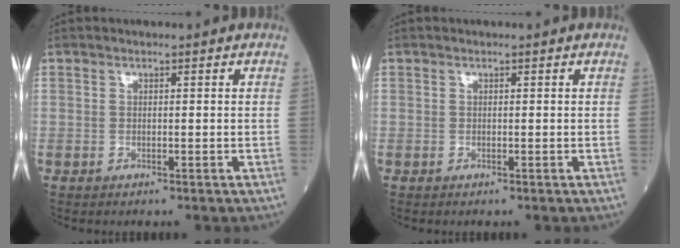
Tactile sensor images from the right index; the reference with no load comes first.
{"total": 0.0}